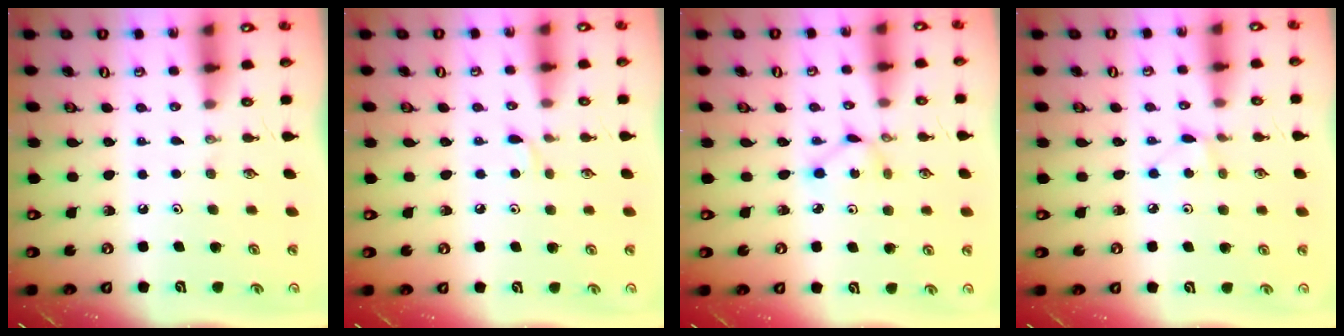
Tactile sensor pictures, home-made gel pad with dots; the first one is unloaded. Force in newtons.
{"total": 3.5, "press": 3.5, "slide": 0.4}
{"total": 3.0, "press": 3.0, "slide": 0.1}
{"total": 3.8, "press": 3.7, "slide": 0.5}